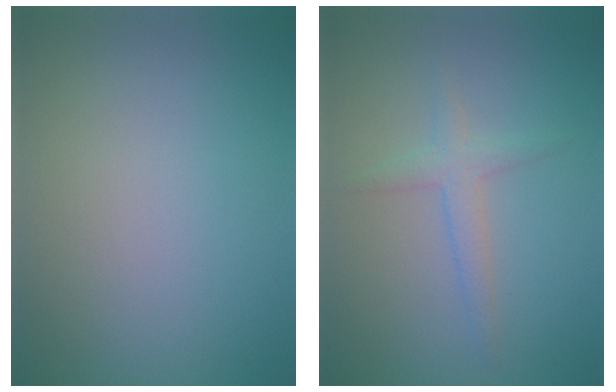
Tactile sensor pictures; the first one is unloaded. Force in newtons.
{"total": 1.9, "press": 1.9, "slide": 0.1}